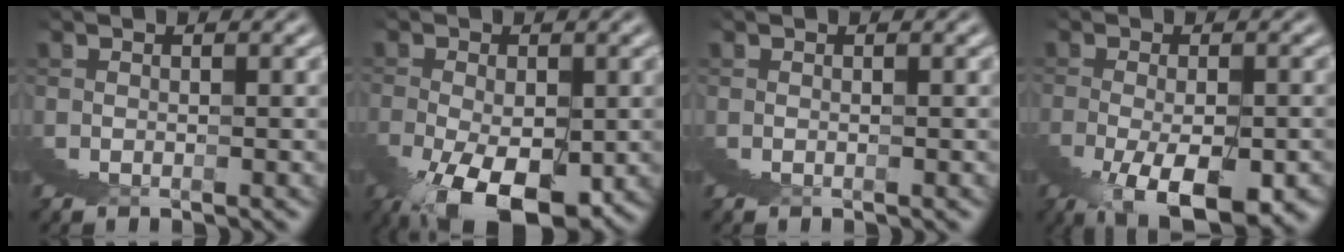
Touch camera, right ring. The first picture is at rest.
{"total": 4.8, "force": [-2.3, 0.8, 4.1], "torque": [-0.058, -0.019, -0.024]}
{"total": 0.0}
{"total": 4.9, "force": [-2.4, 0.8, 4.2], "torque": [-0.055, -0.009, -0.031]}